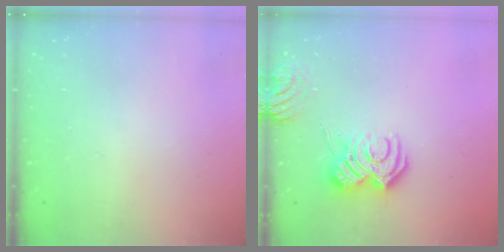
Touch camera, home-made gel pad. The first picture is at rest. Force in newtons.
{"total": 9.5, "press": 9.5, "slide": 1.0}